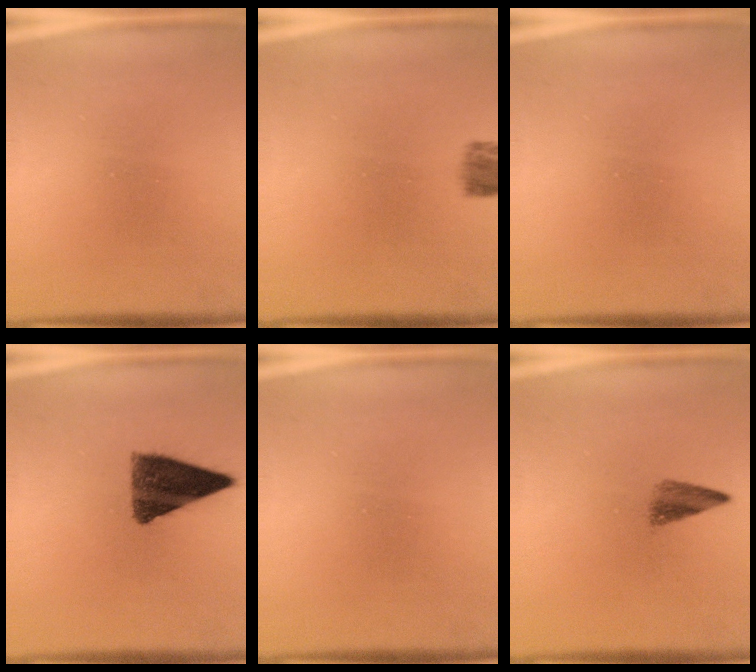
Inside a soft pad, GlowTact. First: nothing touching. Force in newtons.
{"total": 3.7}
{"total": 0.0}
{"total": 9.4}
{"total": 0.0}
{"total": 2.7}